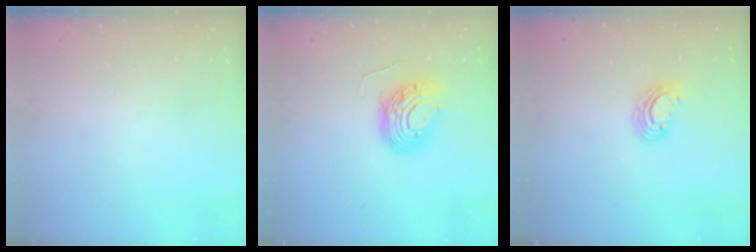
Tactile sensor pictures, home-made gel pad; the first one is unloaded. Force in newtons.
{"total": 9.8, "press": 9.7, "slide": 1.0}
{"total": 6.0, "press": 6.0, "slide": 0.8}